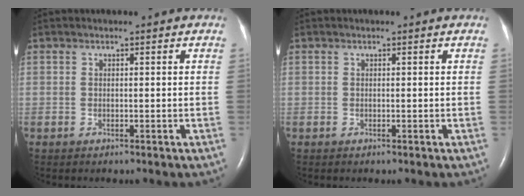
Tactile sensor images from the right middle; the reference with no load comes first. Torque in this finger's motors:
{"motor_torque": [-0.11, -0.22, 0.00, 0.01]}